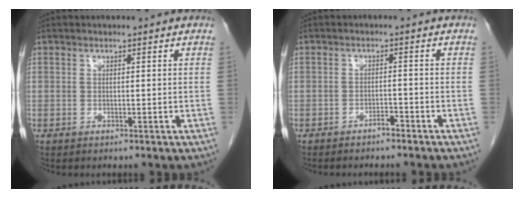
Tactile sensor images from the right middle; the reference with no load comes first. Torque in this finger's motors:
{"motor_torque": [0.27, -0.27, 0.02, 0.00]}